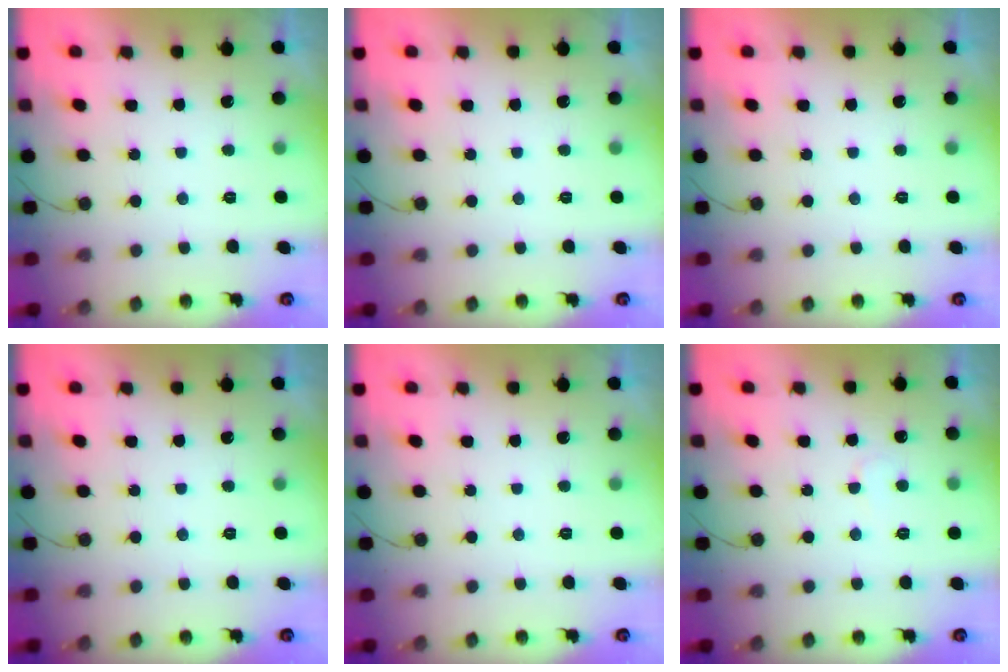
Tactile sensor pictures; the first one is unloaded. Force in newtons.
{"total": 0.0}
{"total": 0.0}
{"total": 0.0}
{"total": 0.0}
{"total": 2.7, "press": 2.7, "slide": 0.2}